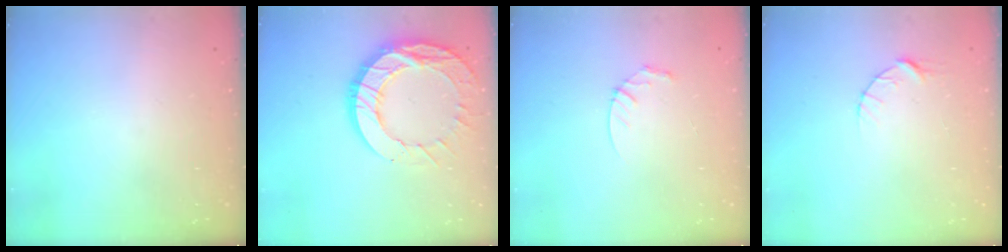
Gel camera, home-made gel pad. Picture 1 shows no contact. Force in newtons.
{"total": 16.0, "press": 15.9, "slide": 1.3}
{"total": 3.5, "press": 3.5, "slide": 0.3}
{"total": 5.0, "press": 4.9, "slide": 0.7}